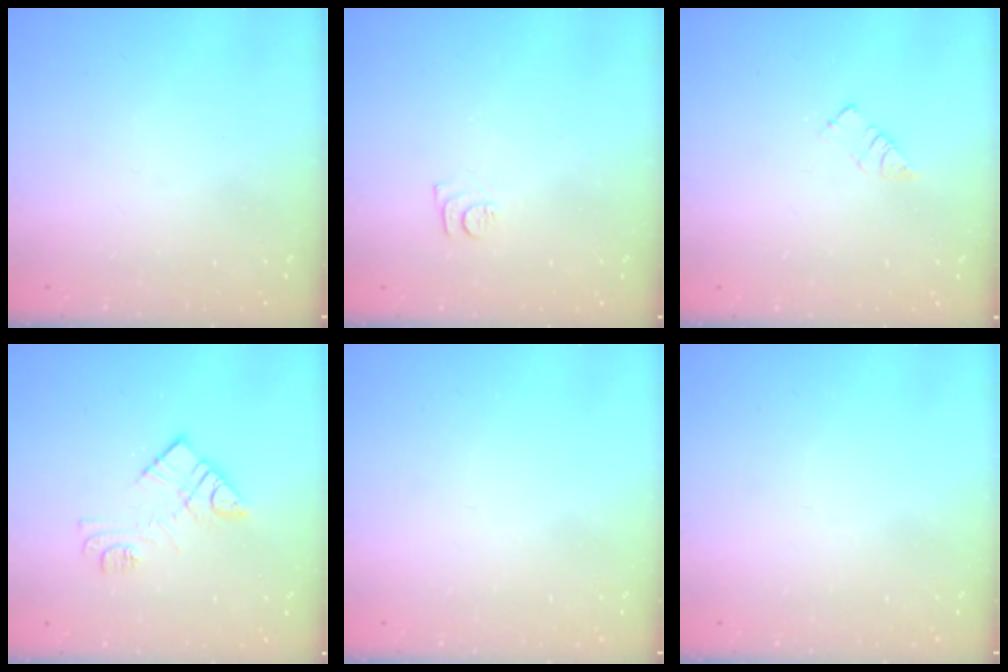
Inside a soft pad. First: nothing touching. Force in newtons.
{"total": 7.0, "press": 7.0, "slide": 0.7}
{"total": 3.6, "press": 3.6, "slide": 0.3}
{"total": 11.2, "press": 11.2, "slide": 0.6}
{"total": 0.0}
{"total": 0.0}